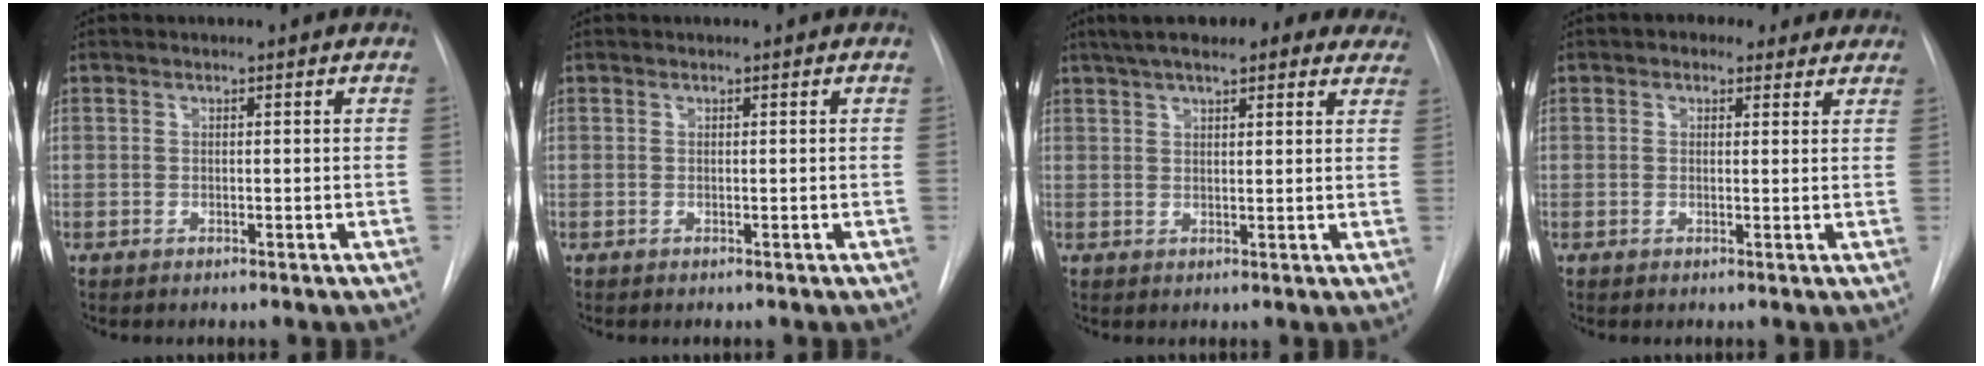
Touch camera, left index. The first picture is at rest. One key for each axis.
{"total": 0.0}
{"total": 18.0, "fx": 14.4, "fy": 5.1, "fz": 9.6, "tx": -0.143, "ty": 0.052, "tz": 0.185}
{"total": 4.9, "fx": 3.5, "fy": 2.8, "fz": 2.0, "tx": -0.016, "ty": 0.021, "tz": 0.044}